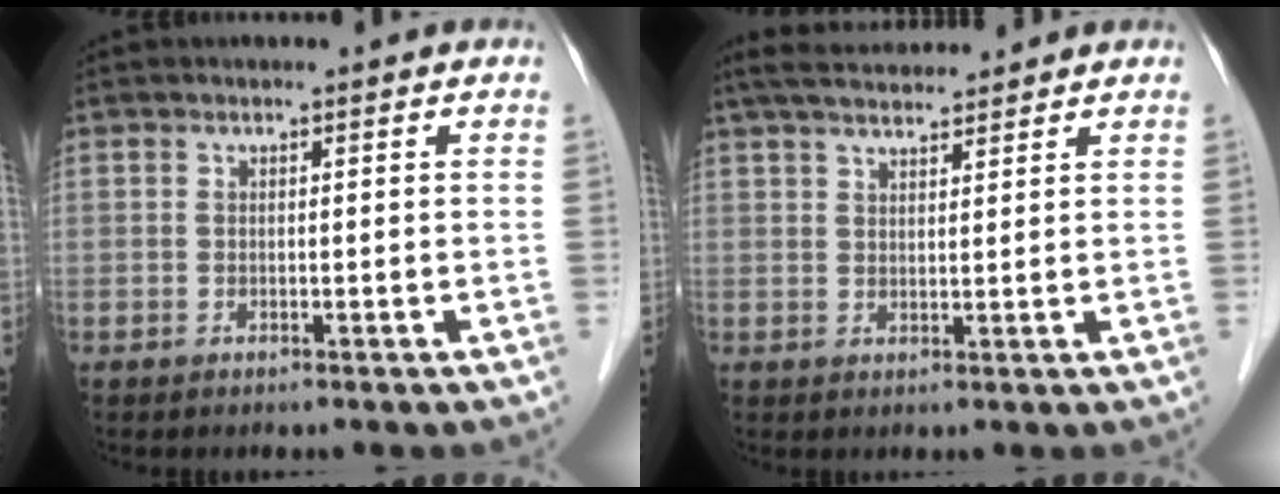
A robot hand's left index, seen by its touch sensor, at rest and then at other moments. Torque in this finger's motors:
{"motor_torque": [-0.10, -0.66, -0.05, -0.01]}